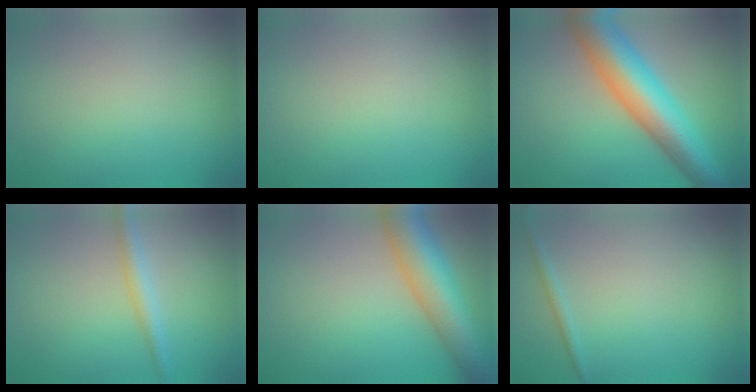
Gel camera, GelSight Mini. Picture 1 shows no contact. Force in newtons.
{"total": 0.0}
{"total": 10.3, "press": 10.3, "slide": 0.3}
{"total": 2.1, "press": 2.1, "slide": 0.0}
{"total": 8.8, "press": 8.8, "slide": 0.3}
{"total": 0.9, "press": 0.9, "slide": 0.1}